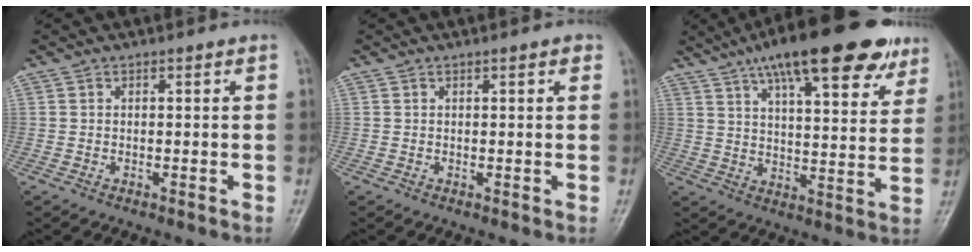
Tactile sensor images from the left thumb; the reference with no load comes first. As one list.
[{"total": 1.1, "force": [0.6, 0.3, 0.8], "torque": [-0.009, 0.001, 0.005]}, {"total": 22.3, "force": [14.2, 6.9, 15.8], "torque": [-0.206, -0.019, 0.208]}]